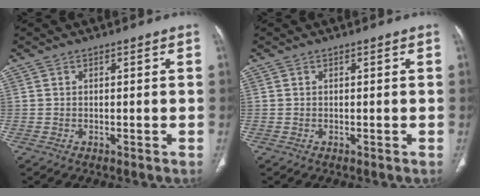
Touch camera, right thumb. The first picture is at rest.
{"total": 0.0}